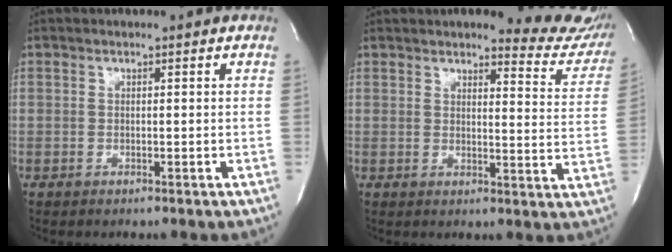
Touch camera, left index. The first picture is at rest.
{"total": 11.8, "force": [11.1, 2.3, 3.2], "torque": [-0.011, -0.053, 0.101]}